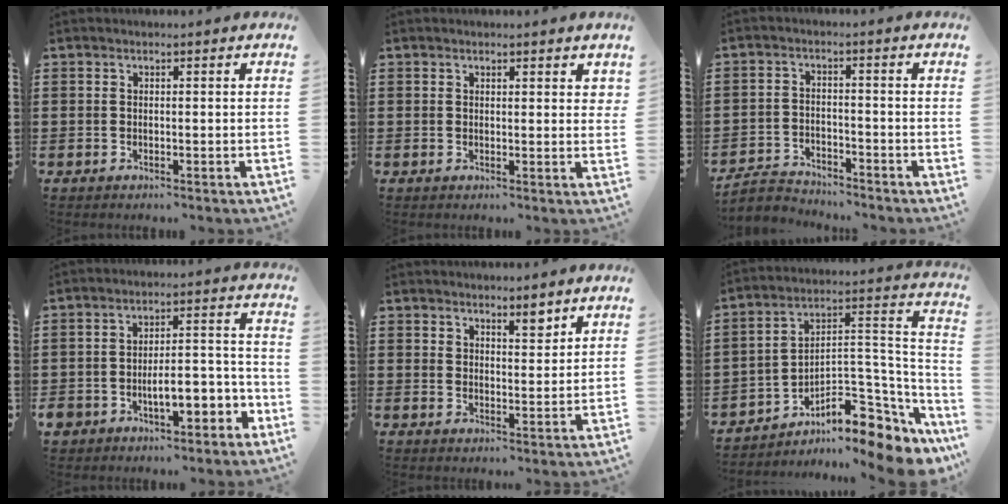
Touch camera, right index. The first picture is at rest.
{"total": 1.0, "force": [0.8, 0.5, 0.3], "torque": [0.000, 0.002, 0.014]}
{"total": 3.0, "force": [-2.9, 0.9, 0.4], "torque": [-0.027, 0.000, -0.066]}
{"total": 7.3, "force": [-3.8, 3.5, 5.1], "torque": [-0.091, 0.012, -0.070]}
{"total": 3.5, "force": [3.1, 1.2, 1.2], "torque": [-0.021, 0.001, 0.056]}
{"total": 8.6, "force": [-5.9, 3.7, 5.0], "torque": [-0.080, -0.002, -0.107]}